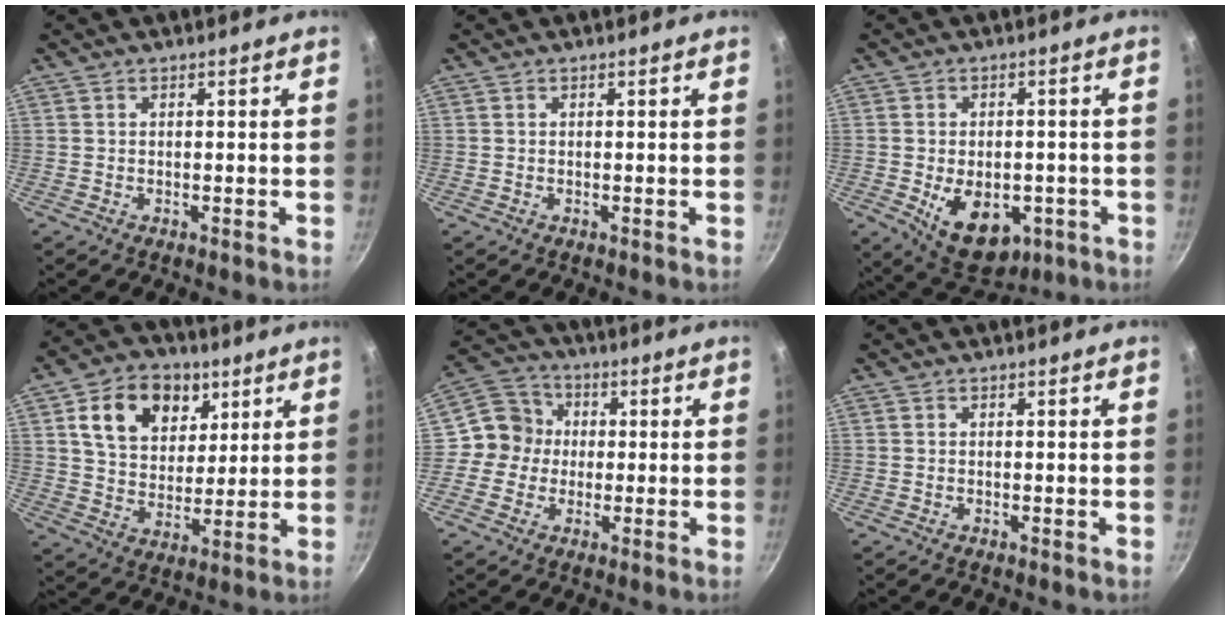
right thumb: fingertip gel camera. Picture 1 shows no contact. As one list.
[{"total": 0.0}, {"total": 12.4, "force": [-3.5, 8.1, 8.7], "torque": [-0.099, 0.001, -0.031]}, {"total": 15.2, "force": [6.2, 11.1, 8.4], "torque": [-0.107, -0.014, 0.099]}, {"total": 8.0, "force": [-0.2, 7.7, 2.2], "torque": [0.002, 0.022, -0.027]}, {"total": 0.0}]